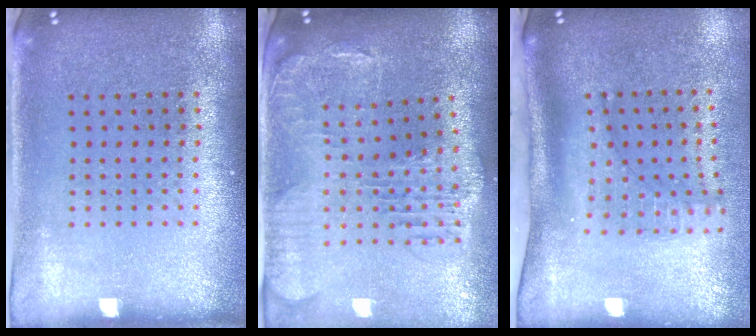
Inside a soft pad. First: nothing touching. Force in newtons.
{"total": 1.8, "press": 1.6, "slide": 0.7}
{"total": 2.1, "press": 1.5, "slide": 1.5}